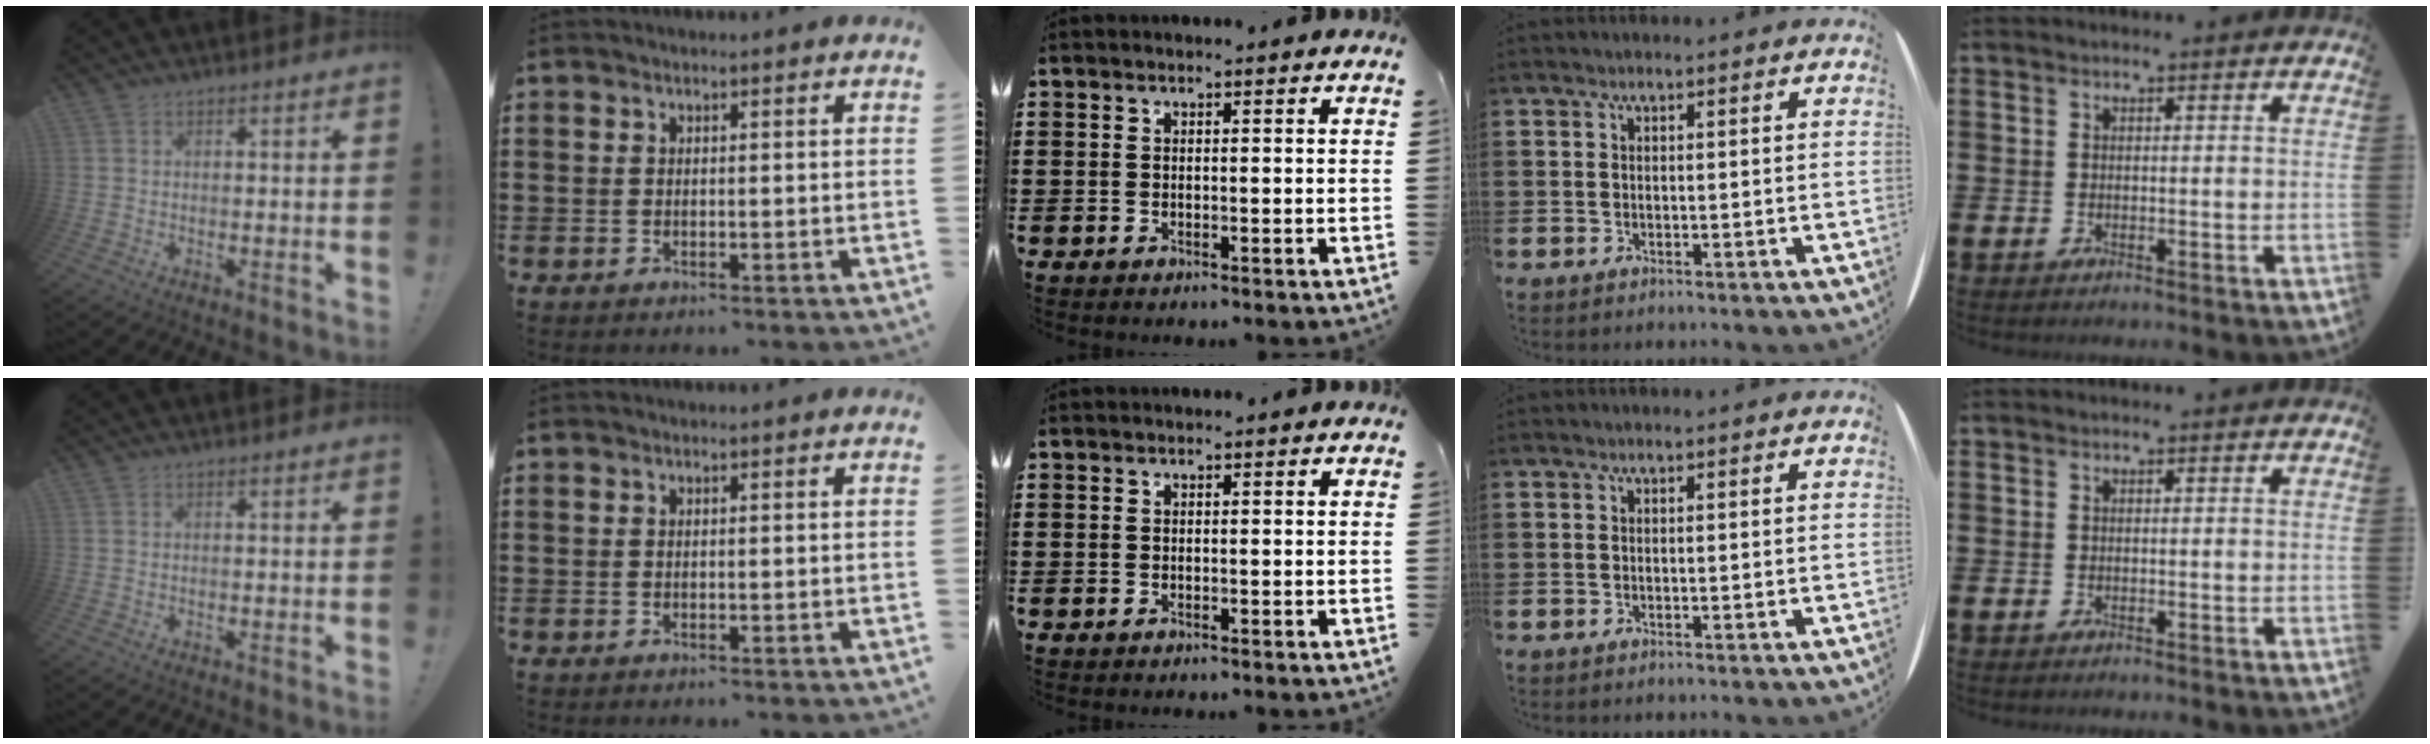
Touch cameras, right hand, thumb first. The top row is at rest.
{}